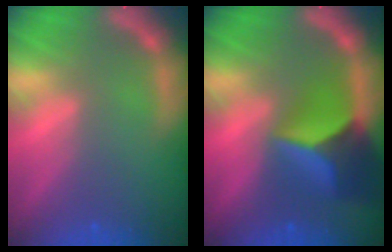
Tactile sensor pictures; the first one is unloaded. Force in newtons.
{"total": 8.4}